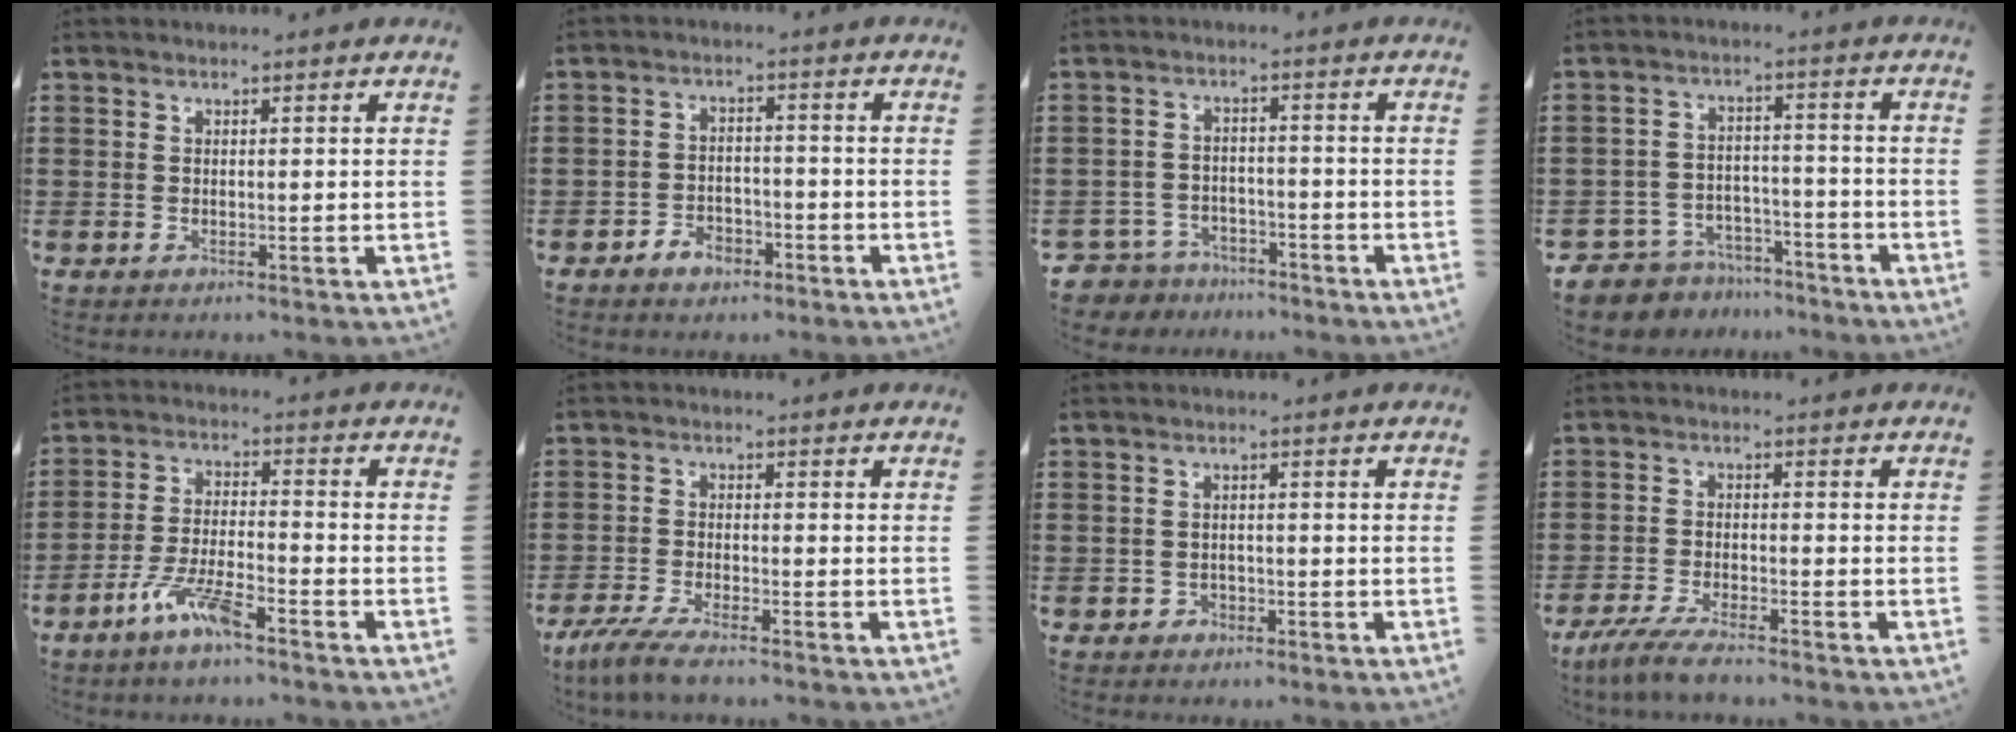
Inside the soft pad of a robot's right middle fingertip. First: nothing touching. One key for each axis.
{"total": 3.5, "fx": -2.7, "fy": 1.9, "fz": 1.1, "tx": -0.021, "ty": 0.006, "tz": -0.054}
{"total": 4.4, "fx": -4.2, "fy": 1.3, "fz": -0.1, "tx": -0.028, "ty": -0.004, "tz": -0.096}
{"total": 6.7, "fx": -6.5, "fy": 1.7, "fz": 0.1, "tx": -0.014, "ty": 0.016, "tz": -0.133}
{"total": 7.1, "fx": -5.0, "fy": 1.3, "fz": 4.9, "tx": -0.112, "ty": -0.004, "tz": -0.095}
{"total": 4.7, "fx": -4.1, "fy": 0.4, "fz": 2.2, "tx": -0.058, "ty": -0.011, "tz": -0.083}
{"total": 1.4, "fx": -1.0, "fy": 1.0, "fz": 0.0, "tx": -0.005, "ty": 0.001, "tz": -0.025}
{"total": 4.9, "fx": -4.3, "fy": 0.5, "fz": 2.3, "tx": -0.058, "ty": -0.008, "tz": -0.087}